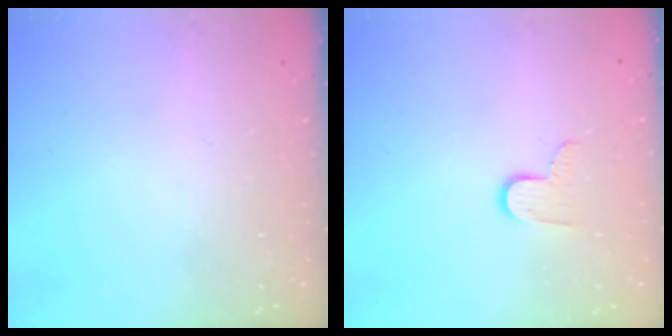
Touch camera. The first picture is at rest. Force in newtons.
{"total": 7.6, "press": 7.6, "slide": 0.6}